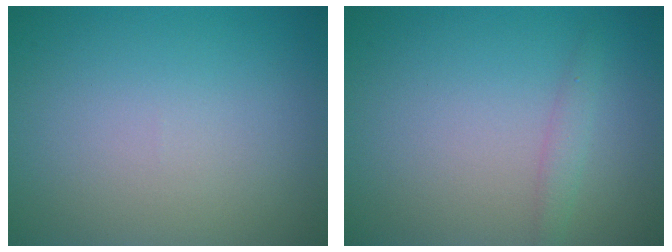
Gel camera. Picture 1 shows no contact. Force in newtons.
{"total": 1.2, "press": 1.2, "slide": 0.1}